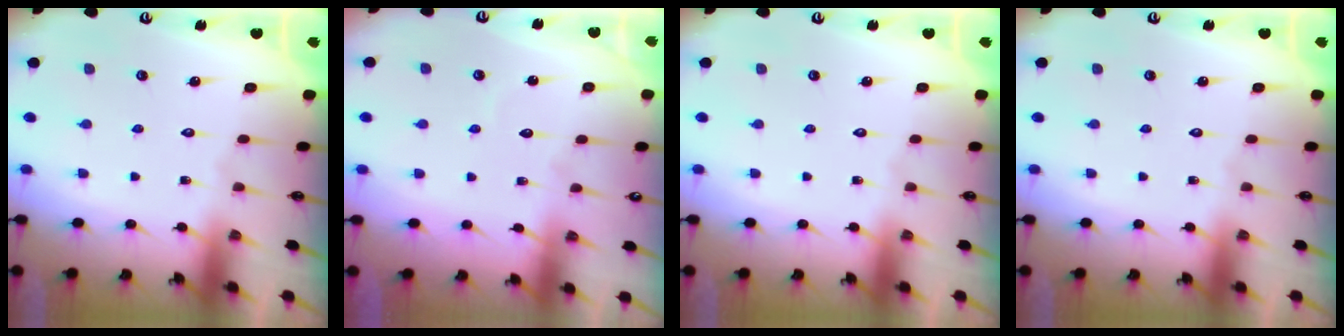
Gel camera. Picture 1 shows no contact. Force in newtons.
{"total": 4.5, "press": 4.4, "slide": 0.5}
{"total": 0.0}
{"total": 0.0}